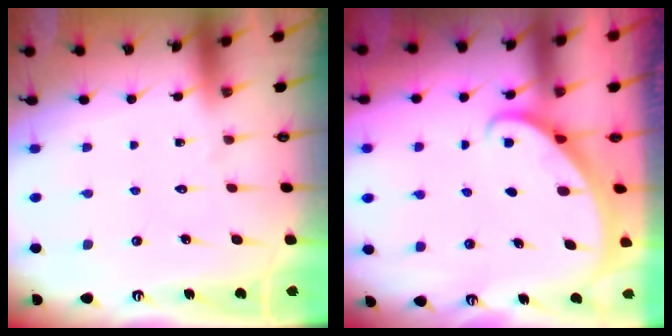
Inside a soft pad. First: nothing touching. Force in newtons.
{"total": 1.7, "press": 1.7, "slide": 0.1}